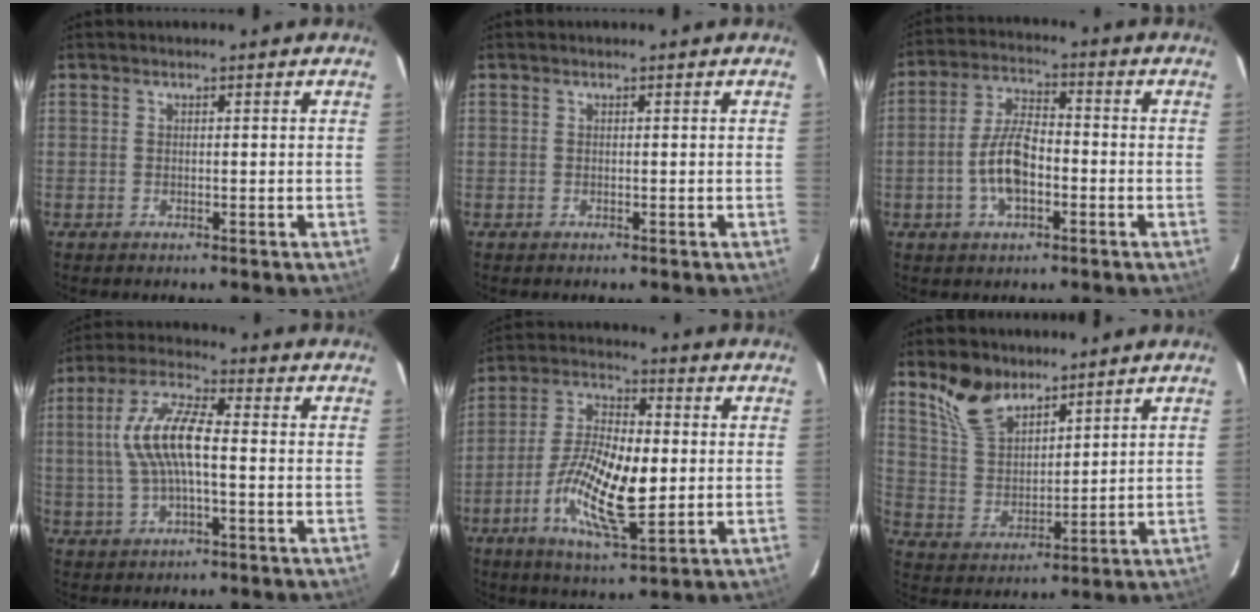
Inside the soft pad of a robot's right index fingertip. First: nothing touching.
{"total": 0.0}
{"total": 8.6, "force": [-2.6, 3.7, 7.3], "torque": [-0.151, 0.009, -0.046]}
{"total": 10.4, "force": [-0.1, 3.2, 9.9], "torque": [-0.200, 0.014, -0.002]}
{"total": 14.4, "force": [-2.5, 5.1, 13.2], "torque": [-0.262, -0.004, -0.049]}
{"total": 9.8, "force": [7.4, 4.7, 4.5], "torque": [-0.090, 0.013, 0.152]}